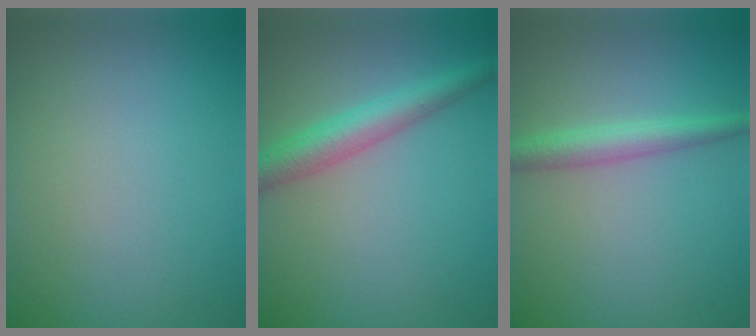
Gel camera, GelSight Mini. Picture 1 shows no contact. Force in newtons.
{"total": 4.0, "press": 4.0, "slide": 0.2}
{"total": 2.7, "press": 2.7, "slide": 0.1}